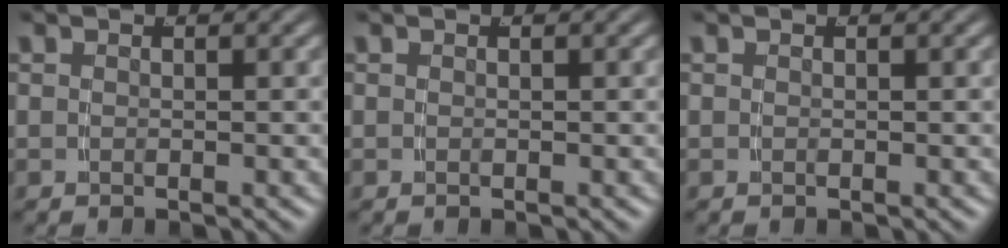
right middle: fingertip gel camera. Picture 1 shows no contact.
{"total": 0.0}
{"total": 0.0}